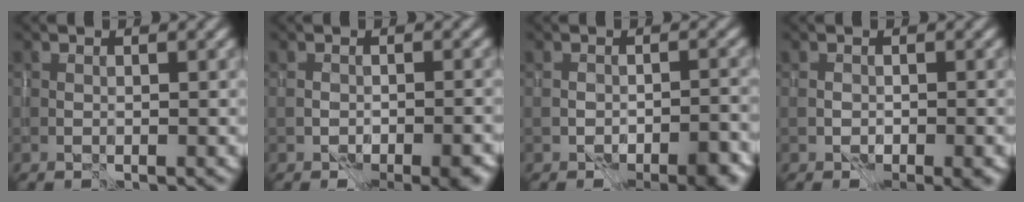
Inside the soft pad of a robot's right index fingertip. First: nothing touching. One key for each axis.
{"total": 4.0, "fx": -2.4, "fy": 1.8, "fz": 2.7, "tx": -0.027, "ty": -0.010, "tz": -0.028}
{"total": 4.1, "fx": -2.8, "fy": 1.6, "fz": 2.5, "tx": -0.033, "ty": -0.003, "tz": -0.035}
{"total": 2.1, "fx": -1.1, "fy": 1.0, "fz": 1.4, "tx": -0.023, "ty": -0.009, "tz": -0.011}